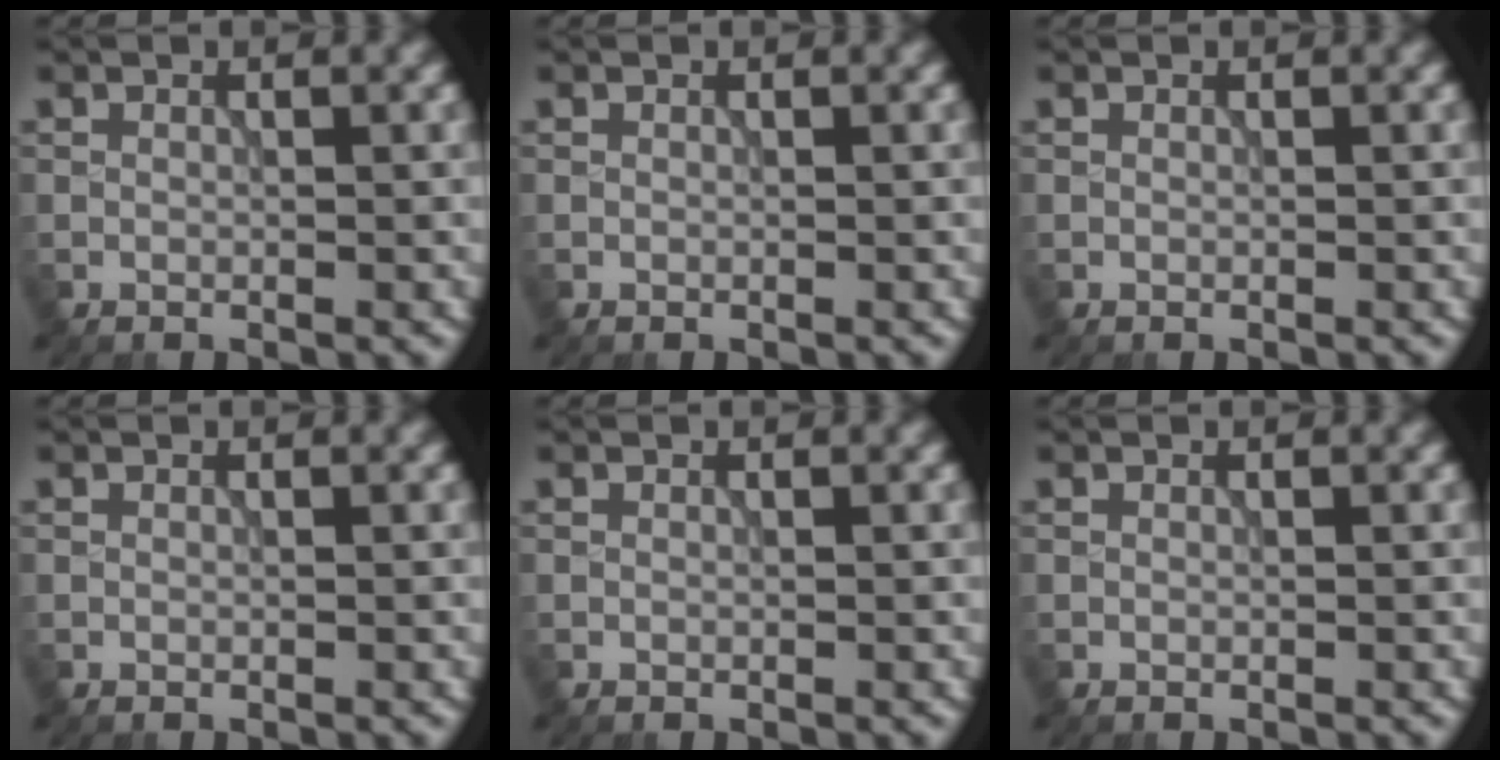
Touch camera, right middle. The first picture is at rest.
{"total": 0.0}
{"total": 0.0}
{"total": 0.0}
{"total": 0.0}
{"total": 0.0}